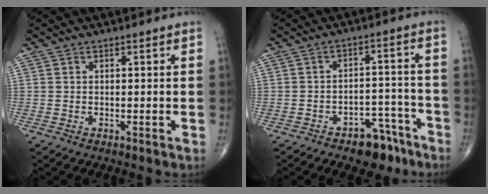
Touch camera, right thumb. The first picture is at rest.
{"total": 8.1, "force": [-5.7, 4.3, 3.9], "torque": [-0.021, 0.052, -0.080]}